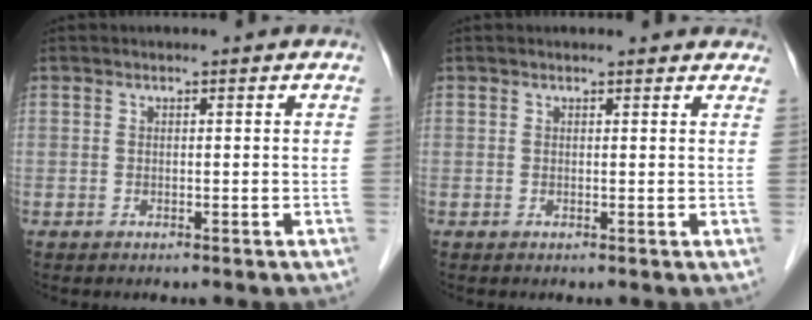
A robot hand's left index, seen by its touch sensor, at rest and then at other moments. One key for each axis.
{"total": 3.2, "fx": 2.9, "fy": 1.0, "fz": 0.7, "tx": -0.005, "ty": 0.001, "tz": 0.020}